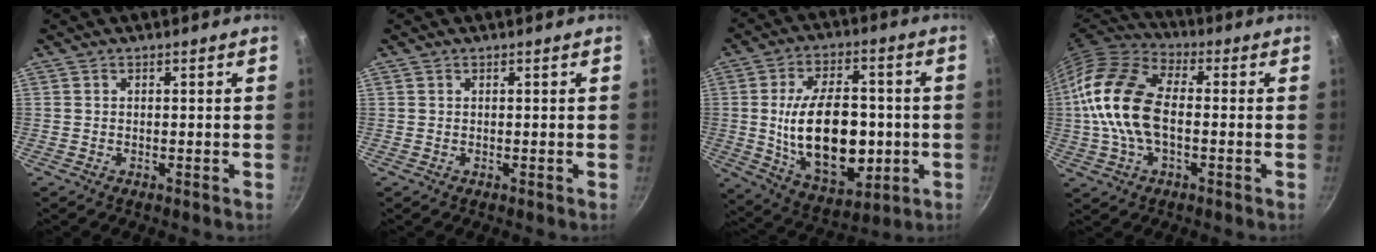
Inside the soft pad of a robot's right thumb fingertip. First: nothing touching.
{"total": 0.0}
{"total": 21.5, "force": [-1.5, 12.7, 17.3], "torque": [-0.256, 0.008, -0.005]}
{"total": 17.0, "force": [-0.6, 9.9, 13.8], "torque": [-0.259, 0.031, -0.028]}